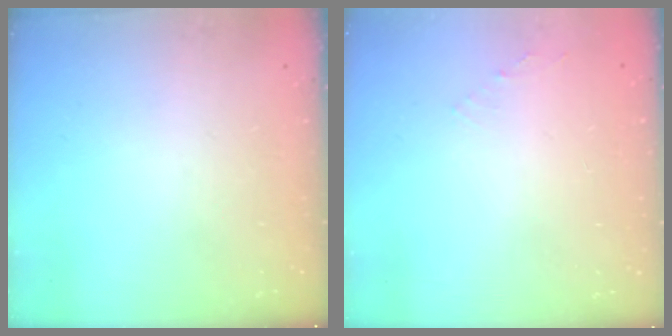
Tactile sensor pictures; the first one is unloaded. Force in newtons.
{"total": 0.6, "press": 0.5, "slide": 0.3}